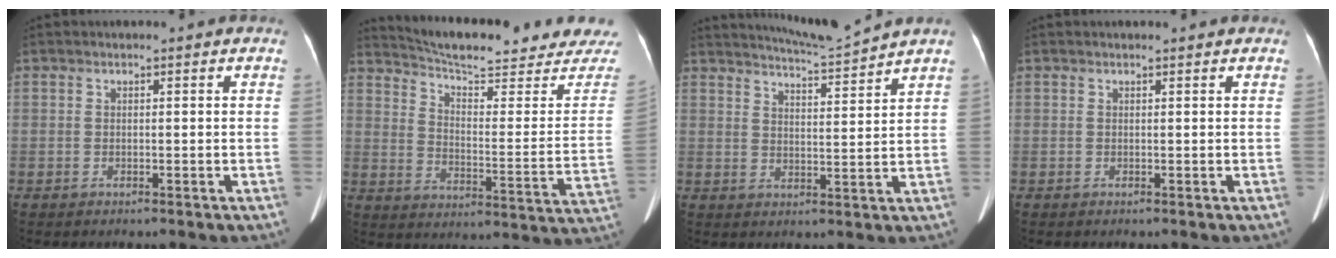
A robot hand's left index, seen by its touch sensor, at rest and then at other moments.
{"total": 24.4, "force": [23.0, 3.1, 7.5], "torque": [-0.108, -0.078, 0.289]}
{"total": 7.1, "force": [6.7, -1.9, 1.1], "torque": [-0.032, -0.016, 0.112]}
{"total": 1.1, "force": [1.0, 0.1, 0.3], "torque": [-0.009, 0.009, 0.011]}